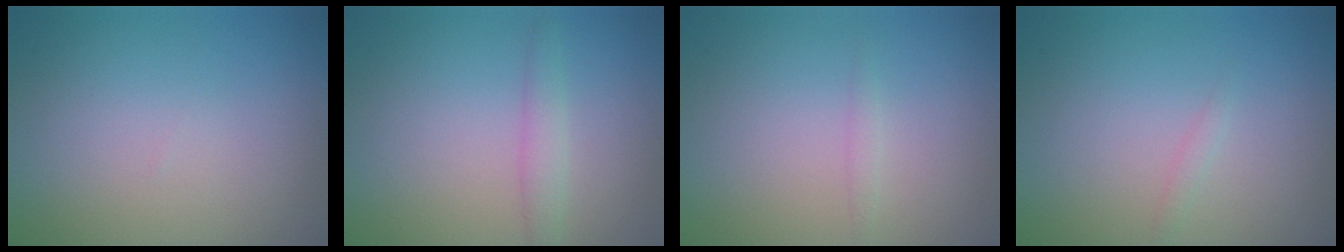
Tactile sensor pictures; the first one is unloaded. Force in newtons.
{"total": 1.7, "press": 1.6, "slide": 0.2}
{"total": 0.7, "press": 0.7, "slide": 0.0}
{"total": 0.6, "press": 0.6, "slide": 0.1}